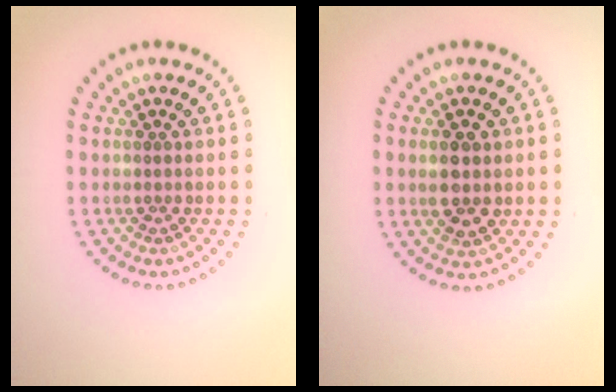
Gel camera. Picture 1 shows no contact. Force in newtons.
{"total": 2.6, "press": 2.6, "slide": 0.4}